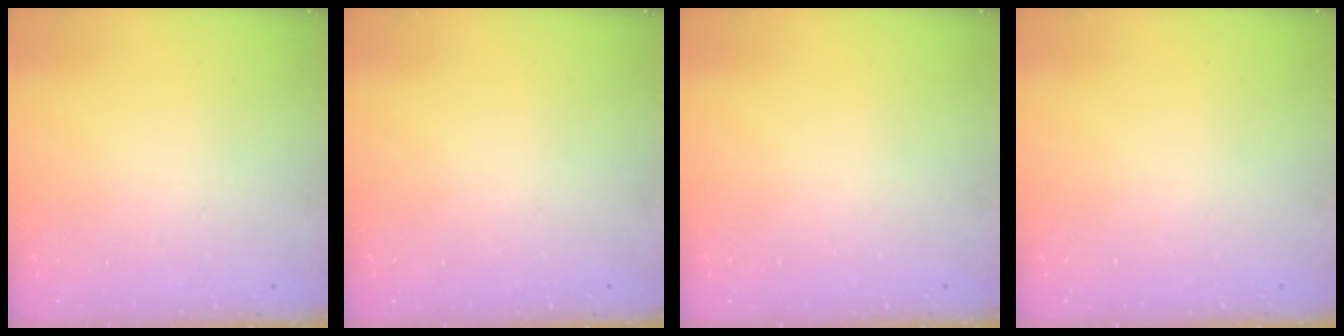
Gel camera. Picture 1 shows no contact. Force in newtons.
{"total": 0.0}
{"total": 0.0}
{"total": 0.0}